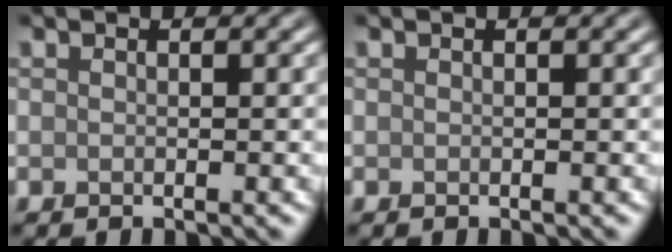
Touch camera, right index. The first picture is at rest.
{"total": 0.0}